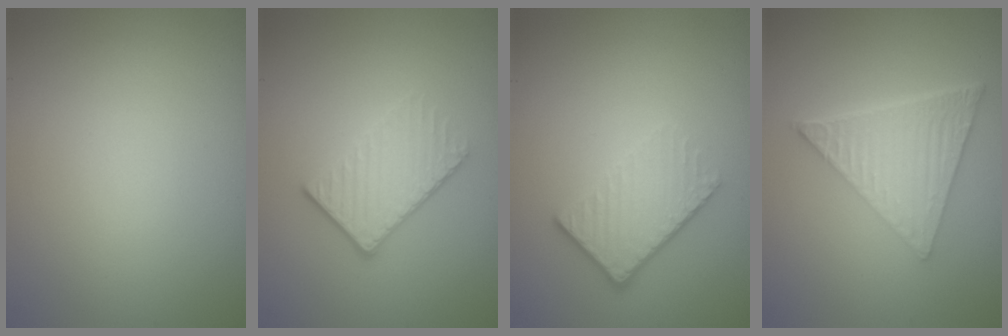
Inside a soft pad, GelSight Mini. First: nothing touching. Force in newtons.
{"total": 3.8, "press": 3.1, "slide": 2.1}
{"total": 4.1, "press": 2.8, "slide": 3.0}
{"total": 6.8, "press": 4.5, "slide": 5.1}